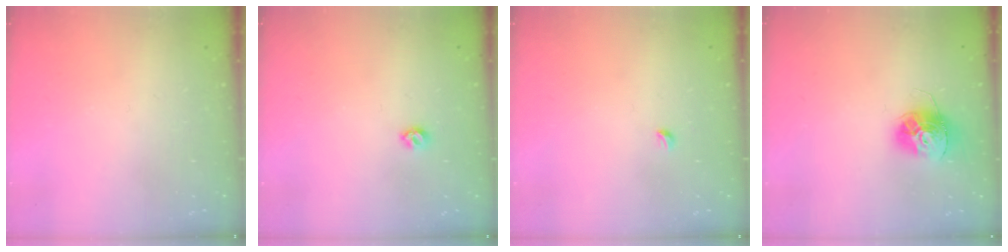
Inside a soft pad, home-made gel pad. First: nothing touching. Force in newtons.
{"total": 5.3, "press": 5.3, "slide": 0.7}
{"total": 2.7, "press": 2.6, "slide": 0.6}
{"total": 13.0, "press": 12.9, "slide": 1.2}